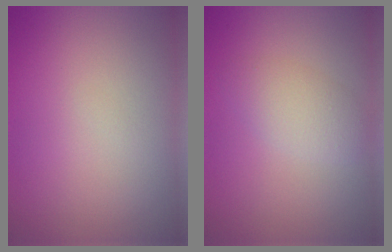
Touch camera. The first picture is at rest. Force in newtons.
{"total": 2.7, "press": 2.7, "slide": 0.2}